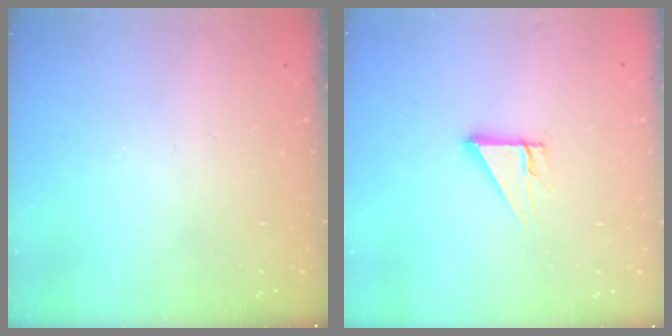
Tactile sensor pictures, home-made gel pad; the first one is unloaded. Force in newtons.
{"total": 4.3, "press": 4.3, "slide": 0.4}